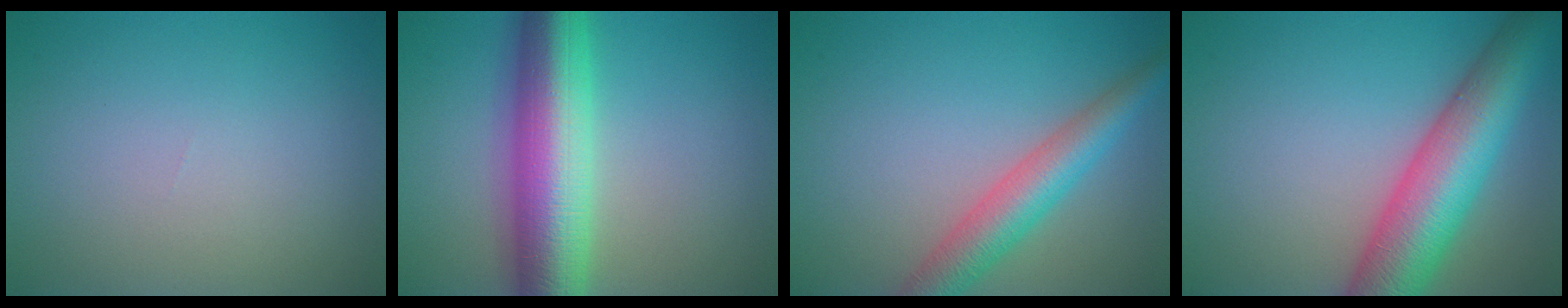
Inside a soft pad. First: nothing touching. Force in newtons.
{"total": 10.7, "press": 10.7, "slide": 0.1}
{"total": 4.9, "press": 4.9, "slide": 0.2}
{"total": 9.9, "press": 9.9, "slide": 0.4}